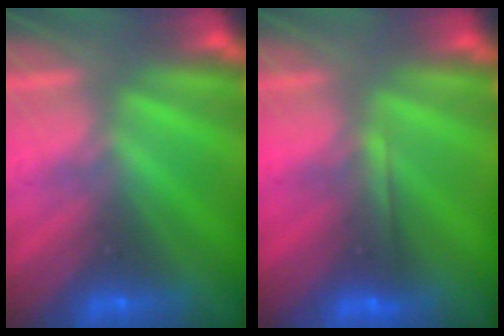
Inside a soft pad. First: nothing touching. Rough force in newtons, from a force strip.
{"total": 1.8}